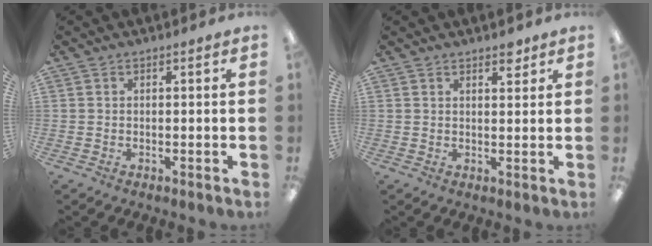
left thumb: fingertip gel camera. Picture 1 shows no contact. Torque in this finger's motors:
{"motor_torque": [-0.14, -0.13, -0.02, -0.13, 0.06]}